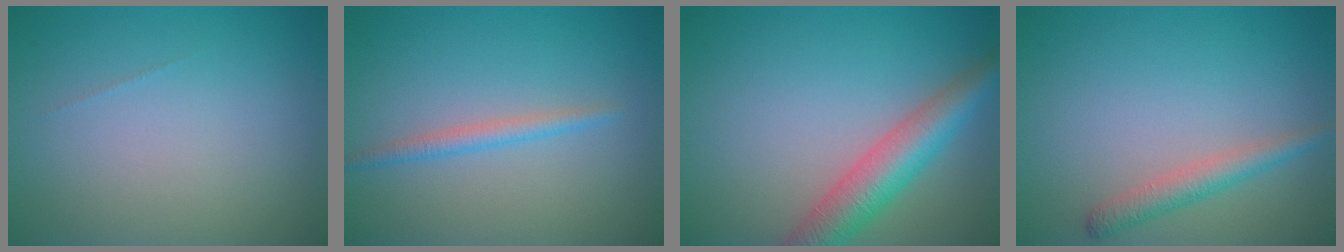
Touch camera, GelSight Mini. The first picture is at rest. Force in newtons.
{"total": 1.6, "press": 1.6, "slide": 0.0}
{"total": 5.4, "press": 5.4, "slide": 0.3}
{"total": 2.2, "press": 2.2, "slide": 0.1}